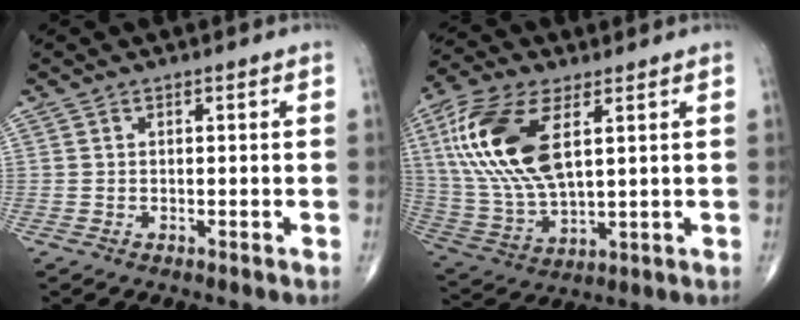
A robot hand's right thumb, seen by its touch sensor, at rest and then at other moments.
{"total": 19.0, "force": [5.7, 9.0, 15.7], "torque": [-0.335, -0.012, 0.111]}